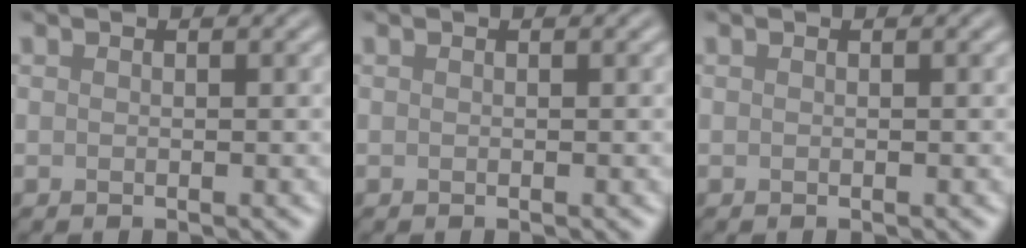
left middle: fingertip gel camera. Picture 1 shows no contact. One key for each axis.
{"total": 0.0}
{"total": 0.0}